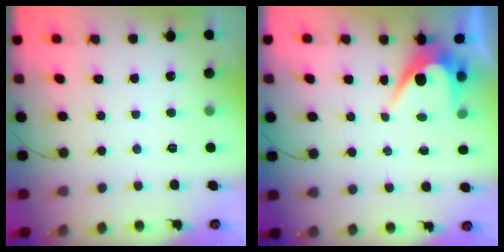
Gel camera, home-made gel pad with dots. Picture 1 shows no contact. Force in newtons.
{"total": 5.0, "press": 5.0, "slide": 0.4}